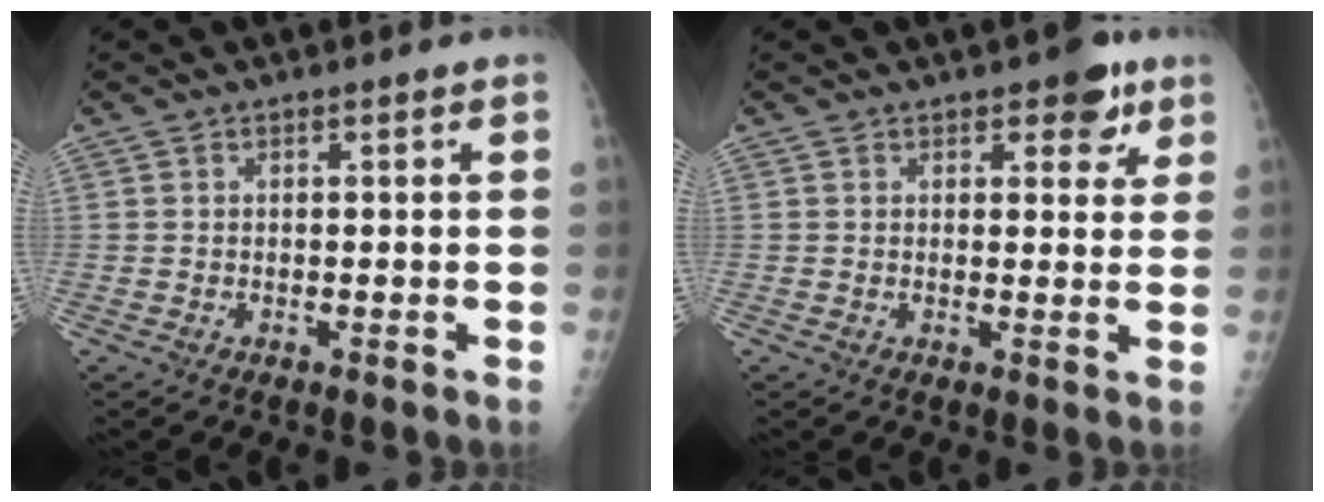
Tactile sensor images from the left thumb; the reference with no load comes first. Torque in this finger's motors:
{"motor_torque": [2.22, 1.55, 0.25, -0.41, 0.02]}